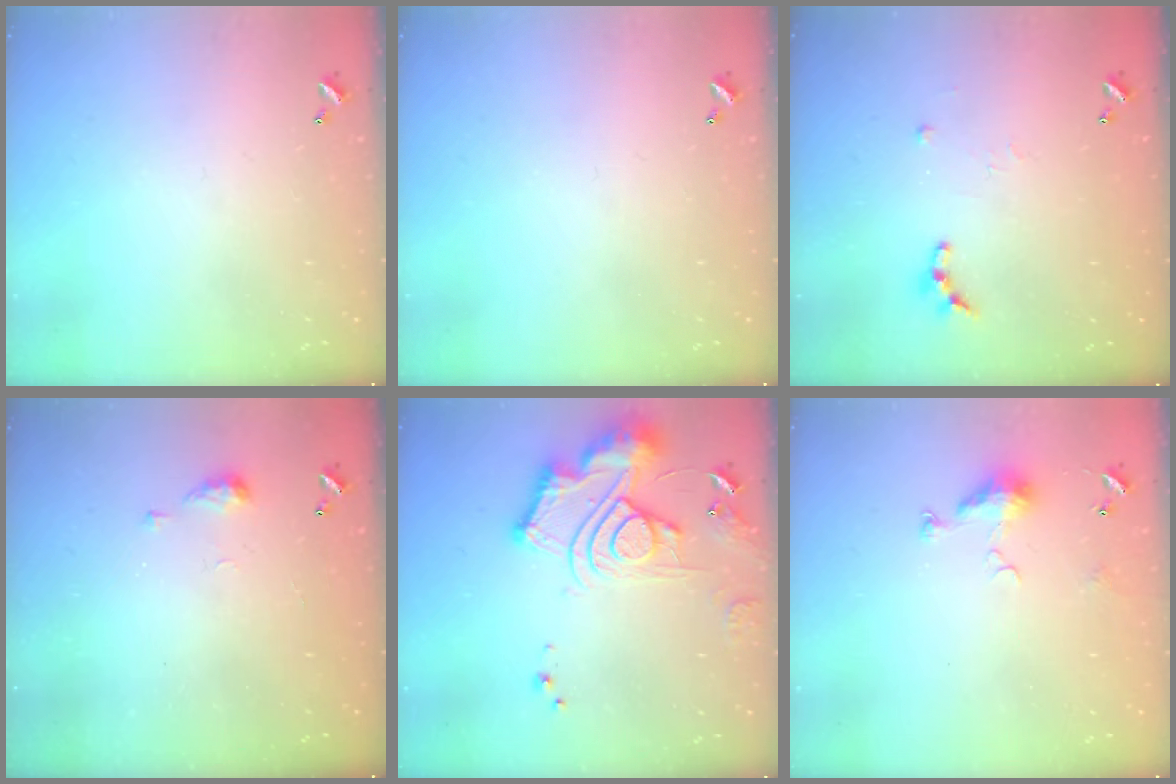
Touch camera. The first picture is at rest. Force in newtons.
{"total": 0.0}
{"total": 6.7, "press": 6.7, "slide": 0.6}
{"total": 5.2, "press": 5.1, "slide": 0.7}
{"total": 18.3, "press": 18.2, "slide": 1.9}
{"total": 4.9, "press": 4.9, "slide": 0.7}